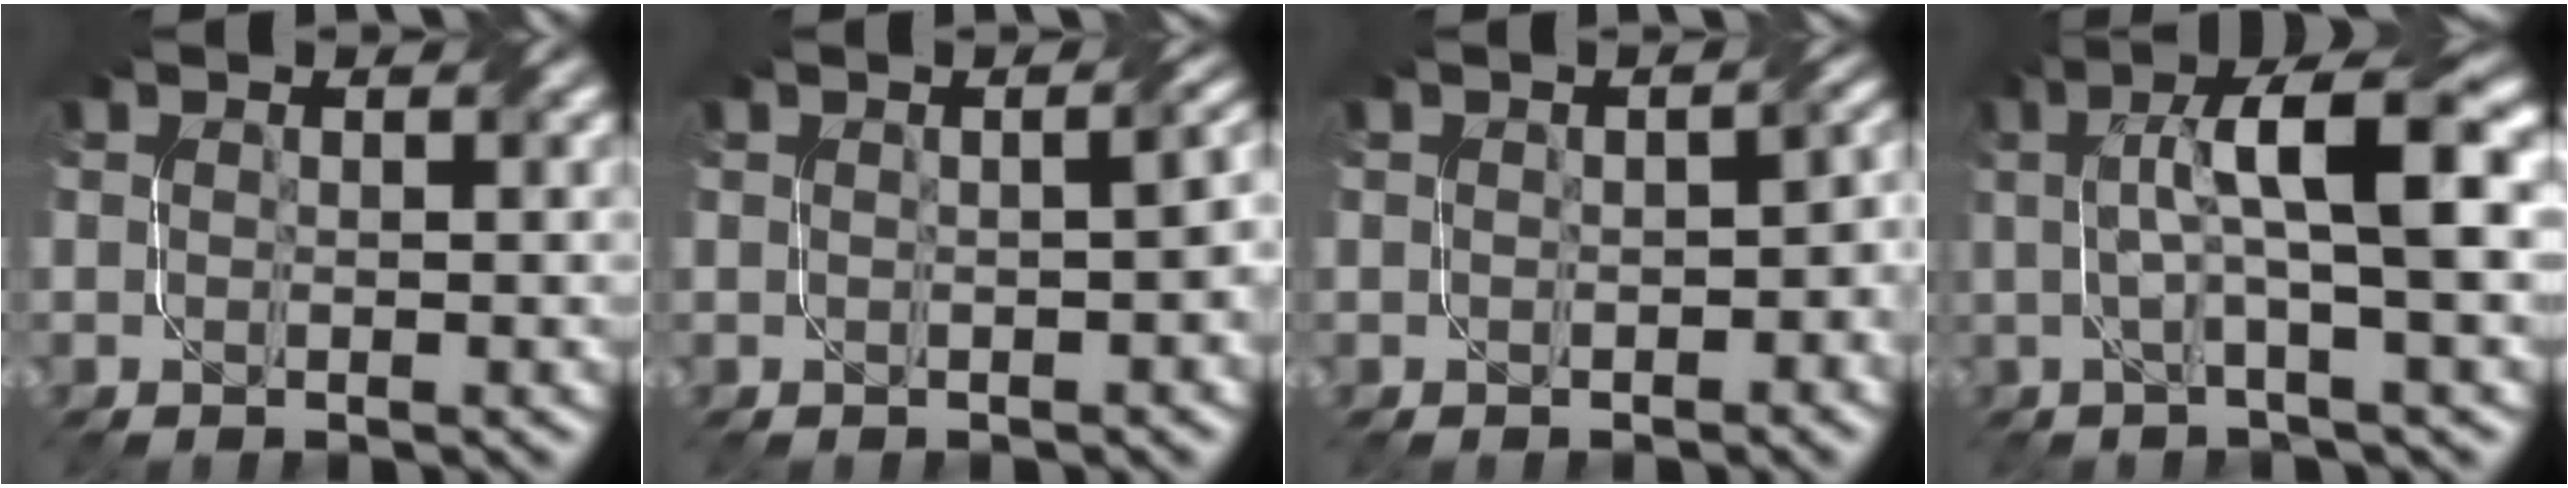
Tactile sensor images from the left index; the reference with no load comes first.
{"total": 3.0, "force": [-0.2, 1.2, 2.8], "torque": [-0.022, 0.008, 0.003]}
{"total": 3.1, "force": [-0.5, 1.7, 2.5], "torque": [-0.024, -0.002, -0.004]}
{"total": 8.0, "force": [1.2, 1.4, 7.8], "torque": [-0.120, 0.020, 0.015]}